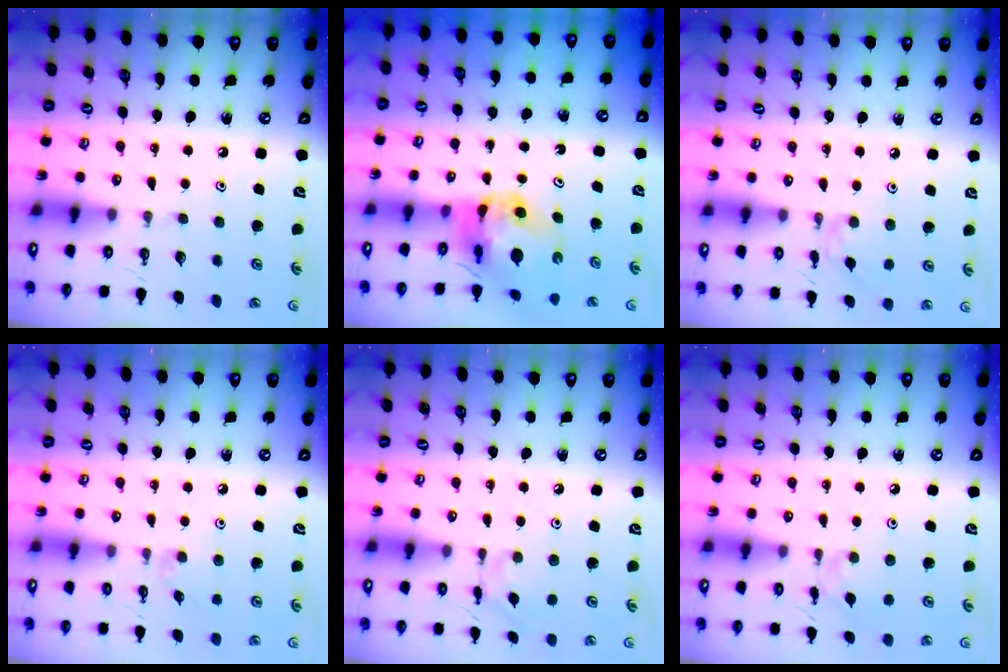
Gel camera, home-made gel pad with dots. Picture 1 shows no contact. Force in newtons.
{"total": 11.5, "press": 11.4, "slide": 1.3}
{"total": 2.1, "press": 2.1, "slide": 0.4}
{"total": 3.1, "press": 3.1, "slide": 0.4}
{"total": 2.1, "press": 2.1, "slide": 0.3}
{"total": 2.4, "press": 2.3, "slide": 0.5}